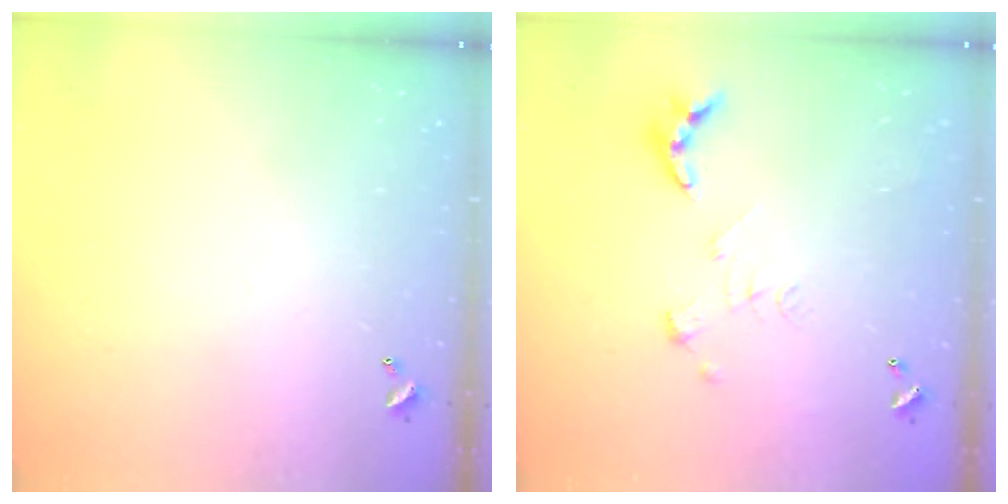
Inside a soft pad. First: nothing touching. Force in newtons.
{"total": 2.7, "press": 2.2, "slide": 1.5}